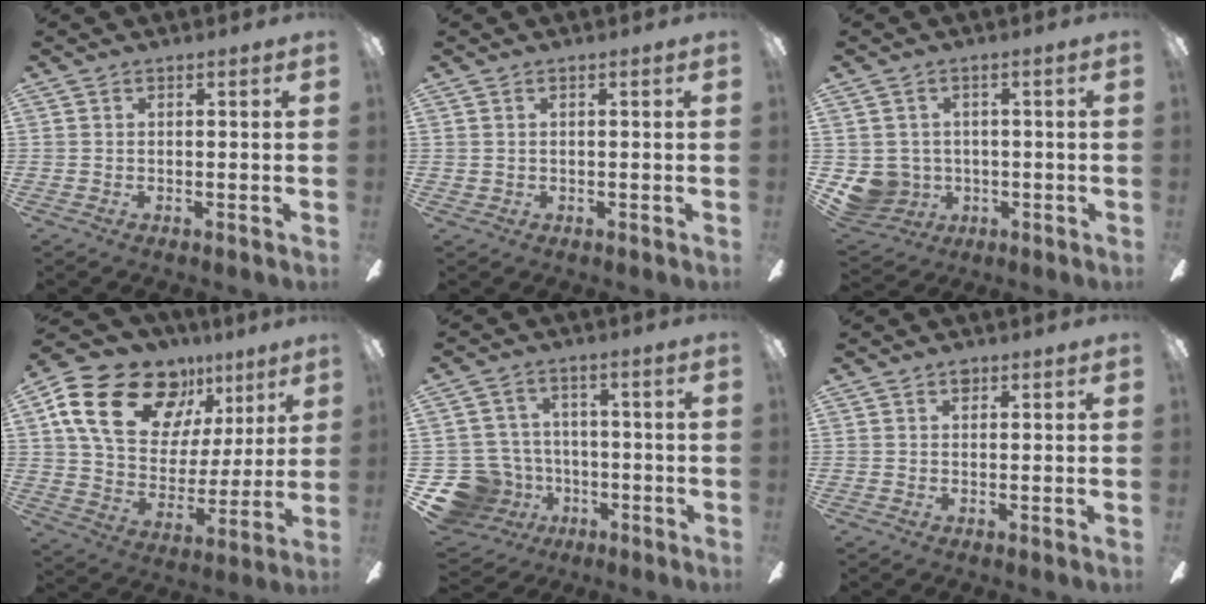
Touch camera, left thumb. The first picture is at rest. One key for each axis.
{"total": 0.8, "fx": 0.3, "fy": 0.7, "fz": 0.1, "tx": -0.004, "ty": 0.005, "tz": 0.004}
{"total": 6.6, "fx": -0.4, "fy": 6.5, "fz": 1.1, "tx": -0.056, "ty": -0.005, "tz": -0.004}
{"total": 22.9, "fx": 12.6, "fy": 14.5, "fz": 12.5, "tx": -0.203, "ty": -0.060, "tz": 0.232}
{"total": 13.7, "fx": -5.0, "fy": 11.9, "fz": 4.6, "tx": -0.134, "ty": 0.028, "tz": -0.081}
{"total": 1.6, "fx": 1.0, "fy": 1.0, "fz": 0.8, "tx": -0.009, "ty": 0.001, "tz": 0.015}